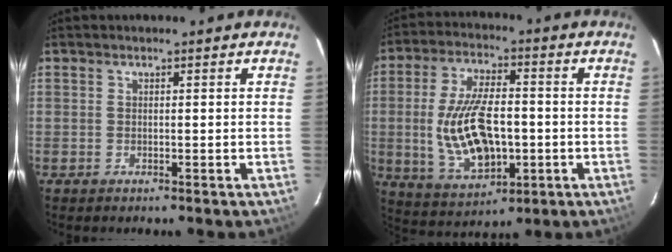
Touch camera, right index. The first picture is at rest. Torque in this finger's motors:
{"motor_torque": [1.71, -0.43, 0.47, 0.21]}